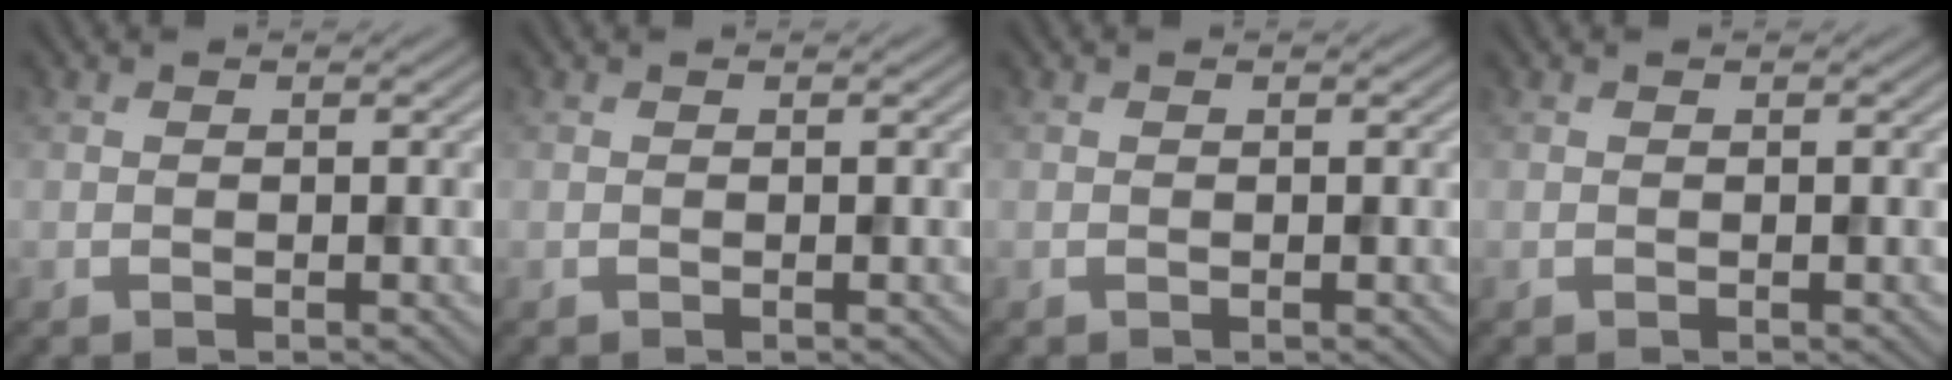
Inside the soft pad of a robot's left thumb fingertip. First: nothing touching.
{"total": 0.0}
{"total": 0.0}
{"total": 0.0}